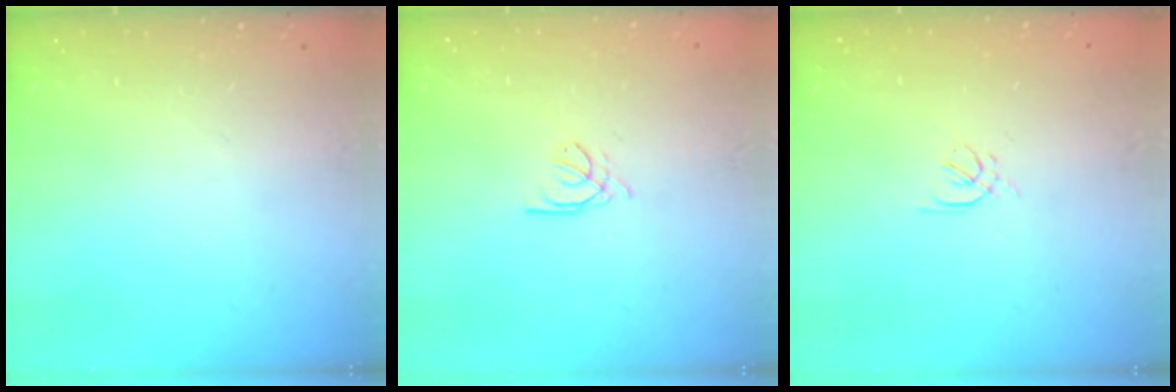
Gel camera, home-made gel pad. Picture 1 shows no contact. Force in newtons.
{"total": 2.6, "press": 2.6, "slide": 0.3}
{"total": 1.5, "press": 1.4, "slide": 0.6}